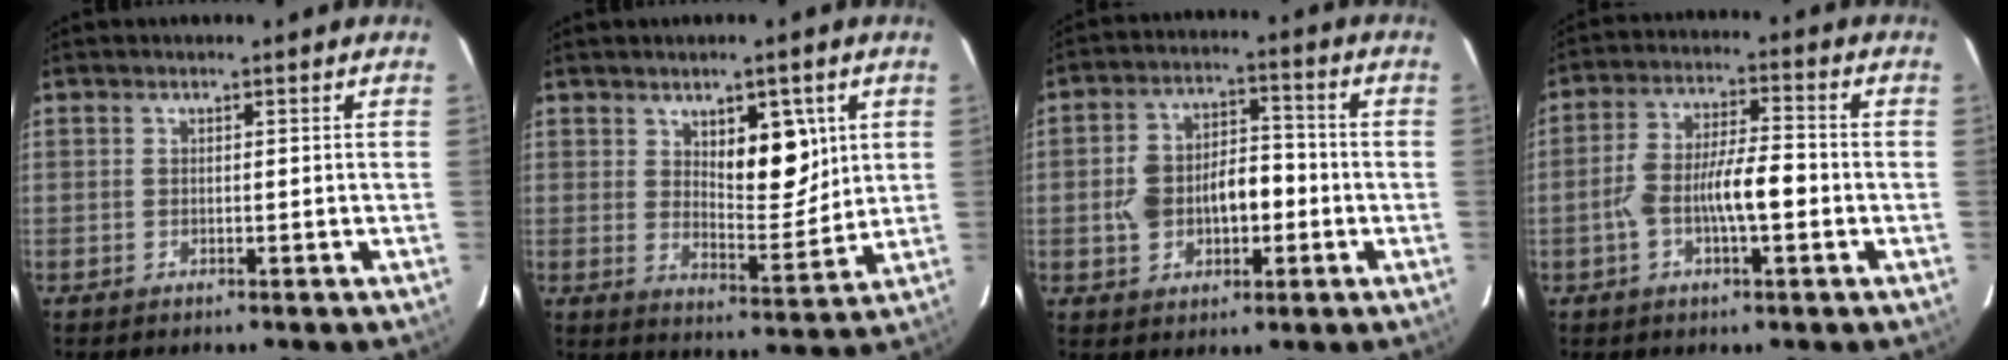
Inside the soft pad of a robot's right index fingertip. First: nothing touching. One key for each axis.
{"total": 8.7, "fx": 3.4, "fy": 3.5, "fz": 7.2, "tx": -0.105, "ty": -0.003, "tz": 0.059}
{"total": 10.0, "fx": -1.5, "fy": 5.6, "fz": 8.1, "tx": -0.146, "ty": 0.027, "tz": -0.019}
{"total": 8.7, "fx": -2.0, "fy": 2.3, "fz": 8.1, "tx": -0.159, "ty": 0.019, "tz": -0.038}